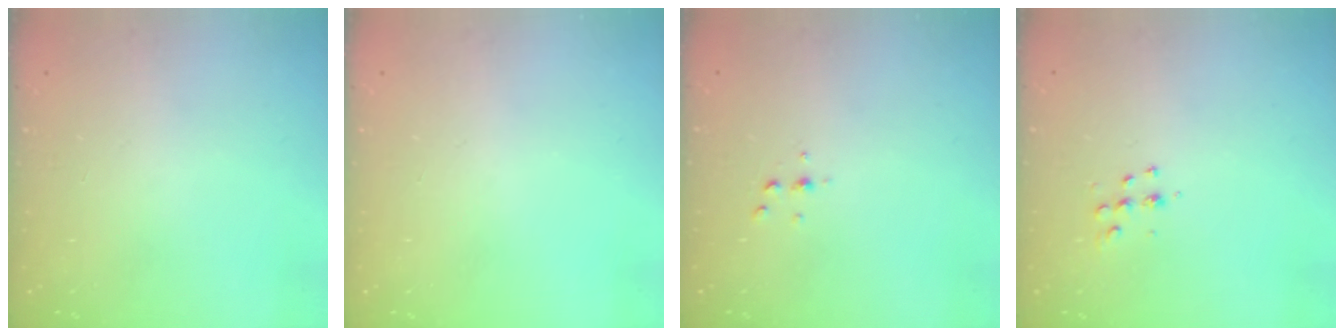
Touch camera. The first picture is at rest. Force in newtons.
{"total": 0.0}
{"total": 2.6, "press": 2.6, "slide": 0.3}
{"total": 5.5, "press": 5.5, "slide": 0.4}